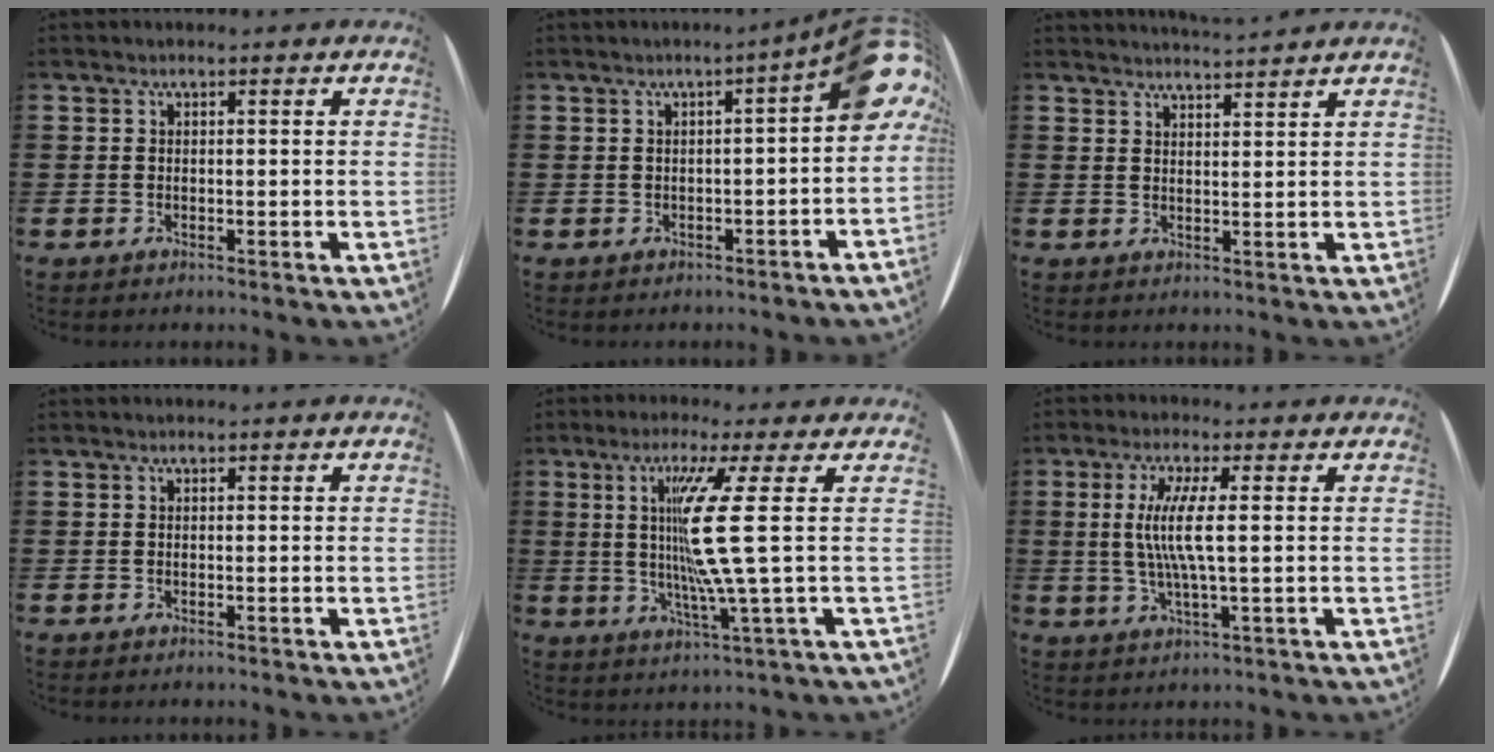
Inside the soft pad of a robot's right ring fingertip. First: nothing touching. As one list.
[{"total": 5.4, "force": [1.7, 1.3, 4.9], "torque": [-0.066, -0.013, 0.020]}, {"total": 2.4, "force": [2.3, -0.6, -0.4], "torque": [0.004, -0.013, 0.044]}, {"total": 0.0}, {"total": 11.8, "force": [2.1, -1.1, 11.5], "torque": [-0.242, -0.014, 0.016]}, {"total": 6.7, "force": [0.8, 1.6, 6.5], "torque": [-0.137, 0.000, 0.008]}]